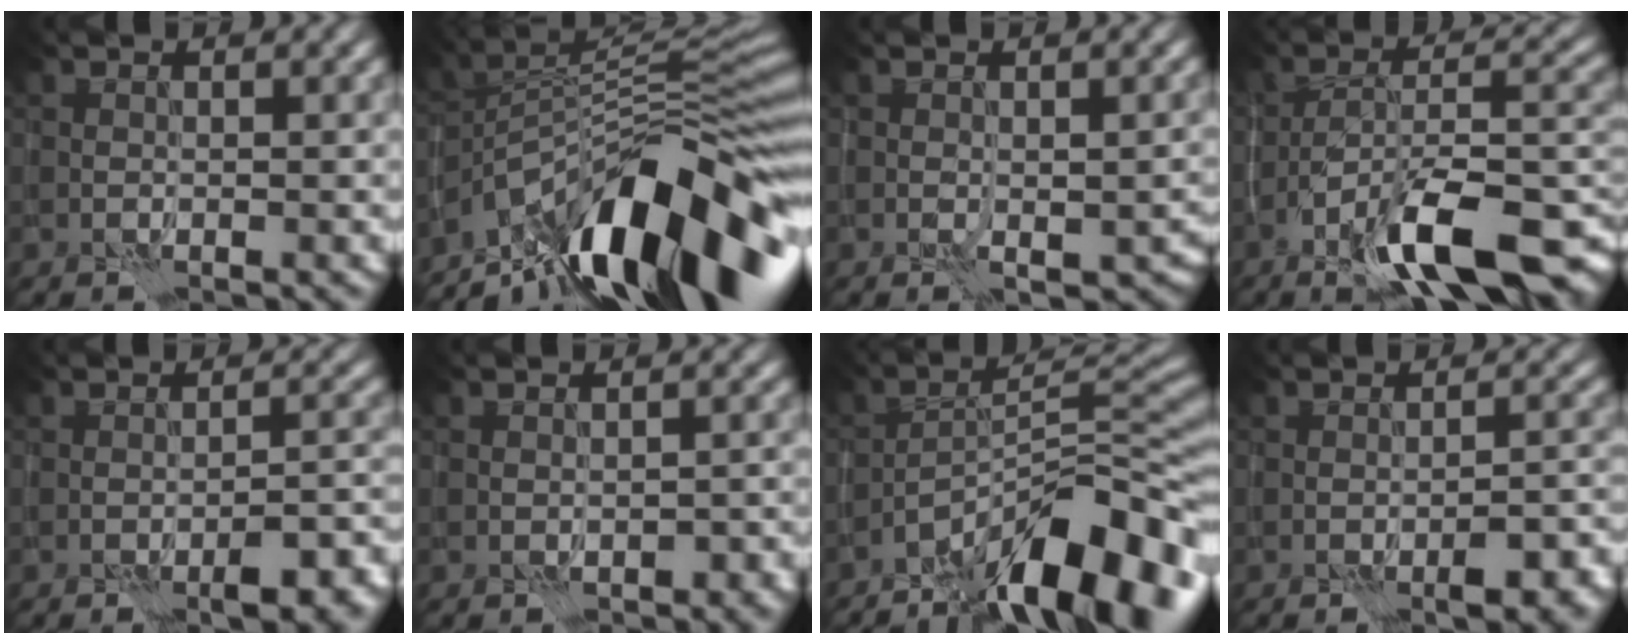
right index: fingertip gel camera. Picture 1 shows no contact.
{"total": 14.3, "force": [-9.1, 4.4, 10.1], "torque": [-0.151, 0.031, -0.159]}
{"total": 4.3, "force": [-1.6, 2.2, 3.3], "torque": [-0.044, -0.008, -0.018]}
{"total": 10.4, "force": [-5.6, 2.9, 8.2], "torque": [-0.141, 0.007, -0.099]}
{"total": 5.0, "force": [-2.8, 1.6, 3.8], "torque": [-0.057, 0.006, -0.036]}
{"total": 1.7, "force": [-0.7, 1.0, 1.3], "torque": [-0.018, 0.002, -0.007]}
{"total": 12.6, "force": [-8.0, 3.6, 8.9], "torque": [-0.126, 0.014, -0.143]}
{"total": 4.4, "force": [-2.3, 1.5, 3.5], "torque": [-0.051, 0.005, -0.030]}